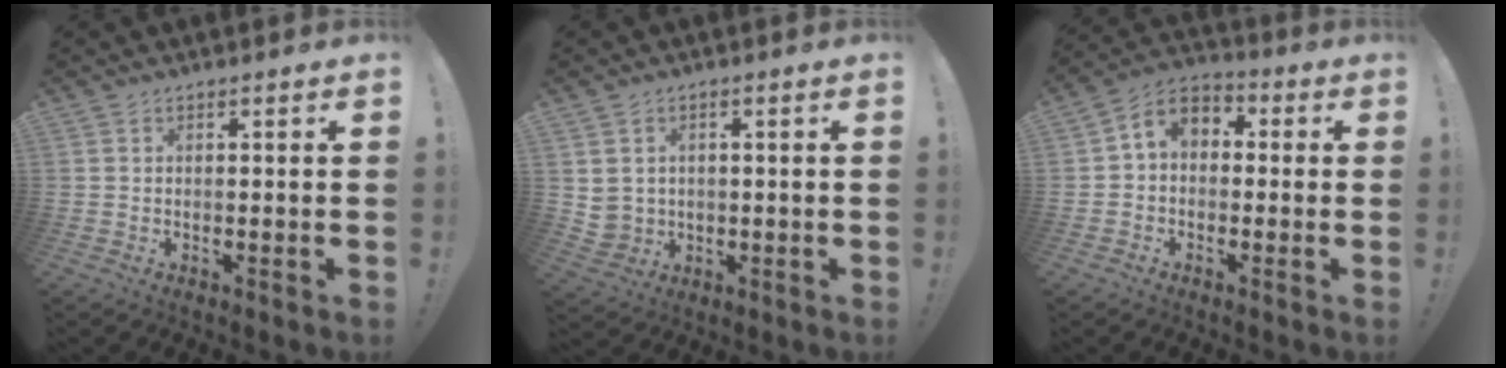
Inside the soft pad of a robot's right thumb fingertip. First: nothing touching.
{"total": 4.7, "force": [1.5, 4.2, 1.3], "torque": [-0.035, -0.007, 0.029]}
{"total": 5.9, "force": [-0.5, 4.7, 3.6], "torque": [-0.073, 0.015, -0.004]}